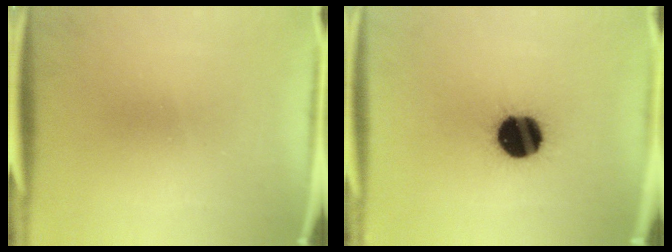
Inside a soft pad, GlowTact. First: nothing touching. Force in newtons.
{"total": 16.8}